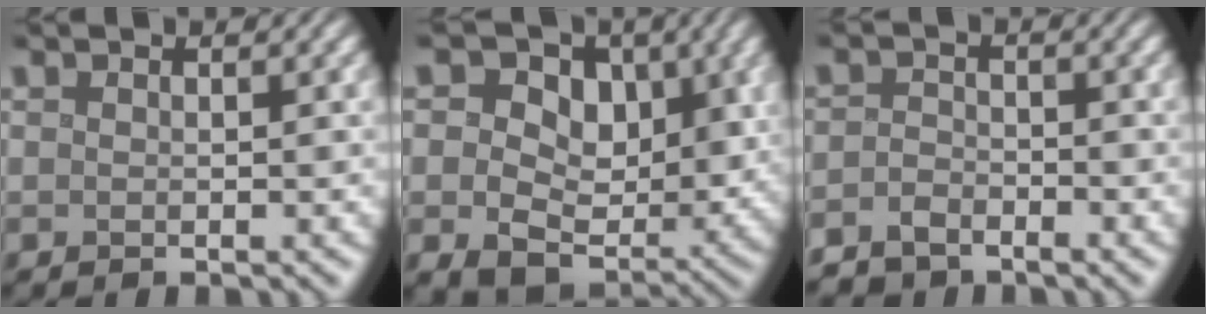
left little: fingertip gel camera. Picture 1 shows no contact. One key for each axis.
{"total": 9.3, "fx": 1.1, "fy": 7.0, "fz": 6.0, "tx": -0.102, "ty": -0.015, "tz": 0.011}
{"total": 2.9, "fx": -2.4, "fy": 1.4, "fz": 0.6, "tx": -0.009, "ty": 0.001, "tz": -0.048}